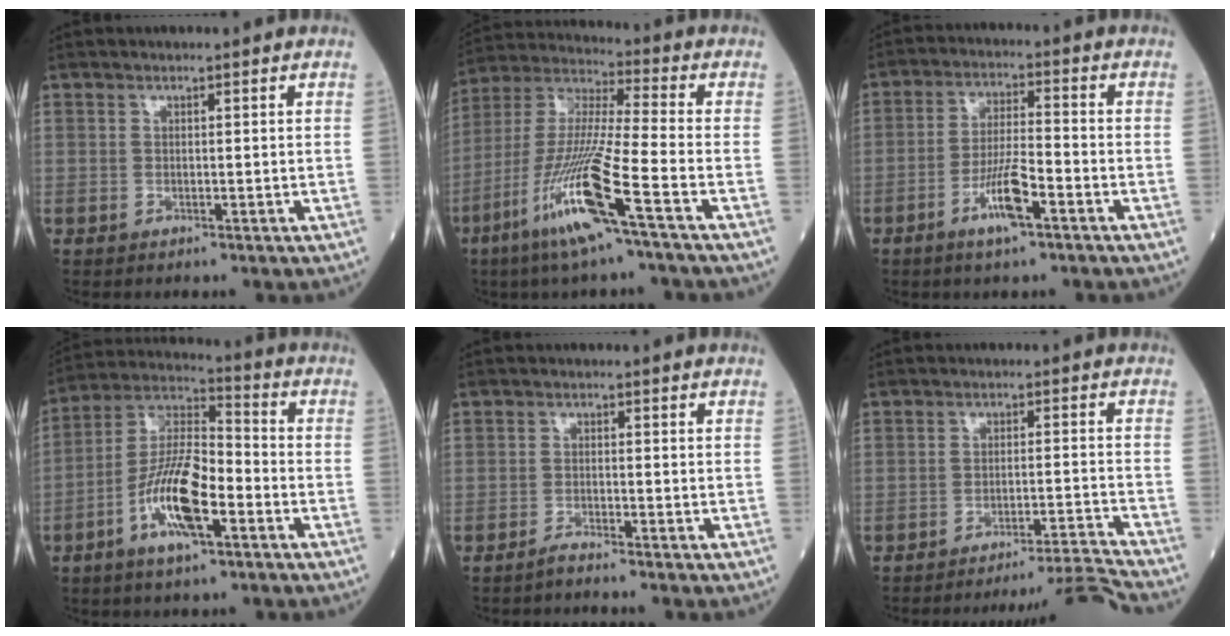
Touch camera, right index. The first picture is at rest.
{"total": 15.5, "force": [-7.5, -0.6, 13.6], "torque": [-0.285, -0.026, -0.149]}
{"total": 7.2, "force": [-3.7, 0.8, 6.1], "torque": [-0.117, -0.003, -0.069]}
{"total": 12.9, "force": [-5.0, 3.5, 11.4], "torque": [-0.225, 0.005, -0.095]}
{"total": 1.6, "force": [-1.5, -0.4, 0.4], "torque": [-0.012, -0.002, -0.029]}
{"total": 9.5, "force": [-8.6, -4.1, 0.1], "torque": [0.014, 0.001, -0.131]}